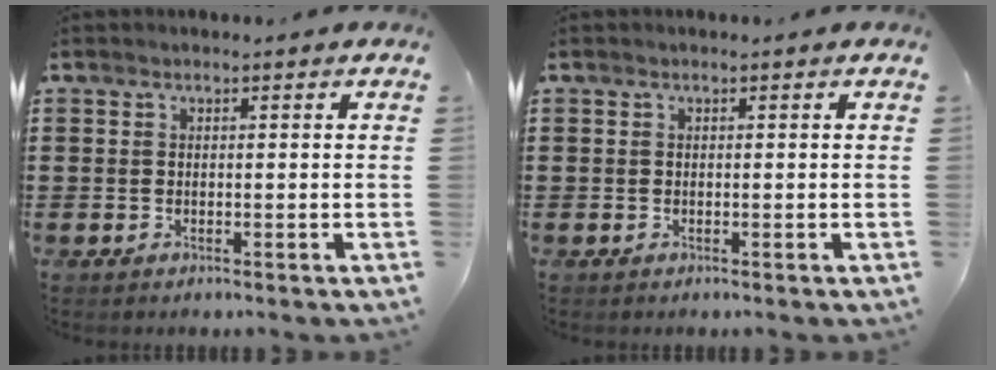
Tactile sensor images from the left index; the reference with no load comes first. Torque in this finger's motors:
{"motor_torque": [0.00, 0.00, 0.02, 0.00]}